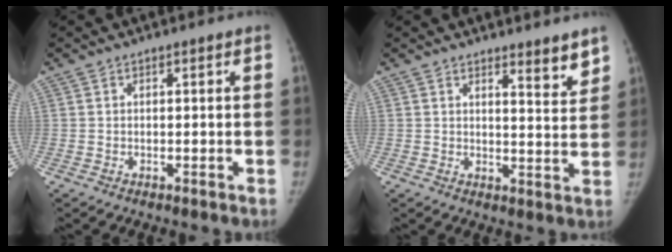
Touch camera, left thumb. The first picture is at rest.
{"total": 5.3, "force": [4.2, 1.1, 3.0], "torque": [-0.025, -0.035, 0.055]}